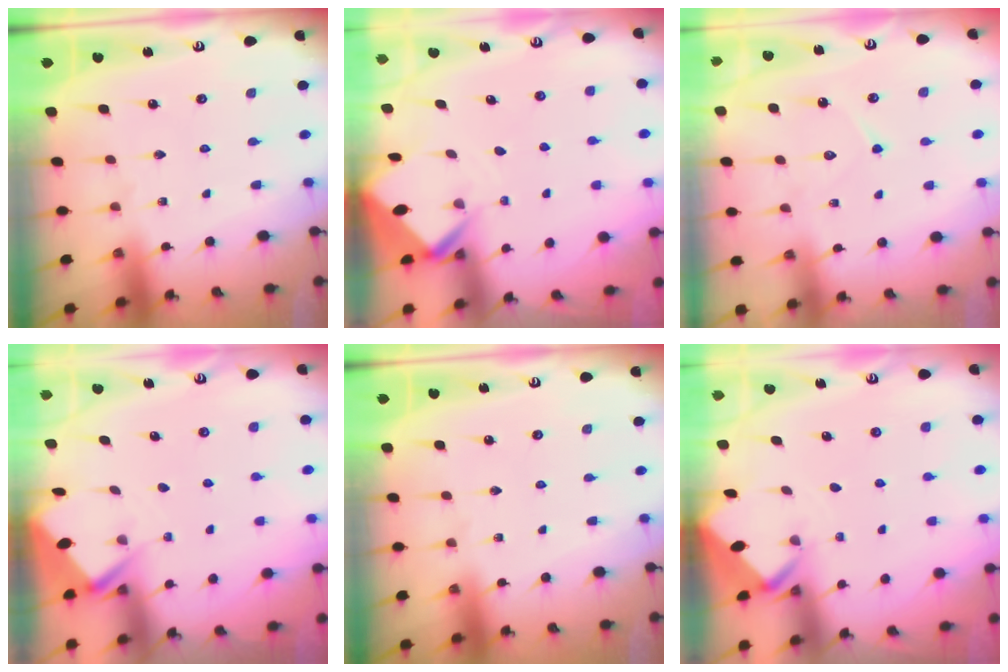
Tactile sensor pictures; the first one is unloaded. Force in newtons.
{"total": 3.5, "press": 3.5, "slide": 0.2}
{"total": 7.8, "press": 7.8, "slide": 0.7}
{"total": 2.9, "press": 2.9, "slide": 0.4}
{"total": 0.0}
{"total": 2.2, "press": 2.2, "slide": 0.2}